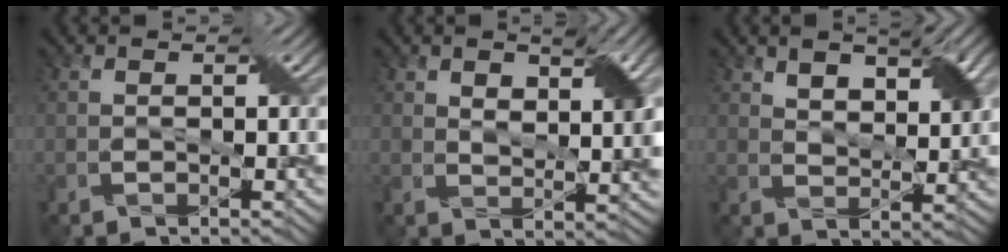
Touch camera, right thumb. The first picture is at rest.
{"total": 5.3, "force": [2.5, 2.0, 4.3], "torque": [-0.064, 0.003, 0.046]}
{"total": 5.6, "force": [3.5, 2.1, 3.9], "torque": [-0.066, 0.004, 0.061]}